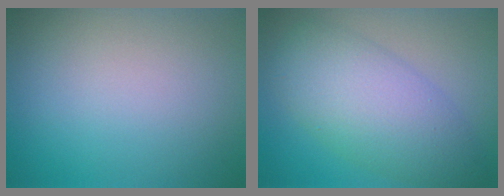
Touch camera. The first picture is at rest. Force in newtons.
{"total": 7.4, "press": 7.4, "slide": 0.1}